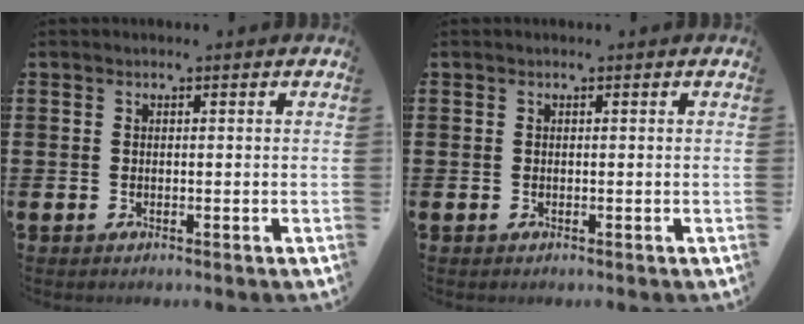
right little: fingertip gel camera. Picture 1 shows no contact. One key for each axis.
{"total": 0.0}